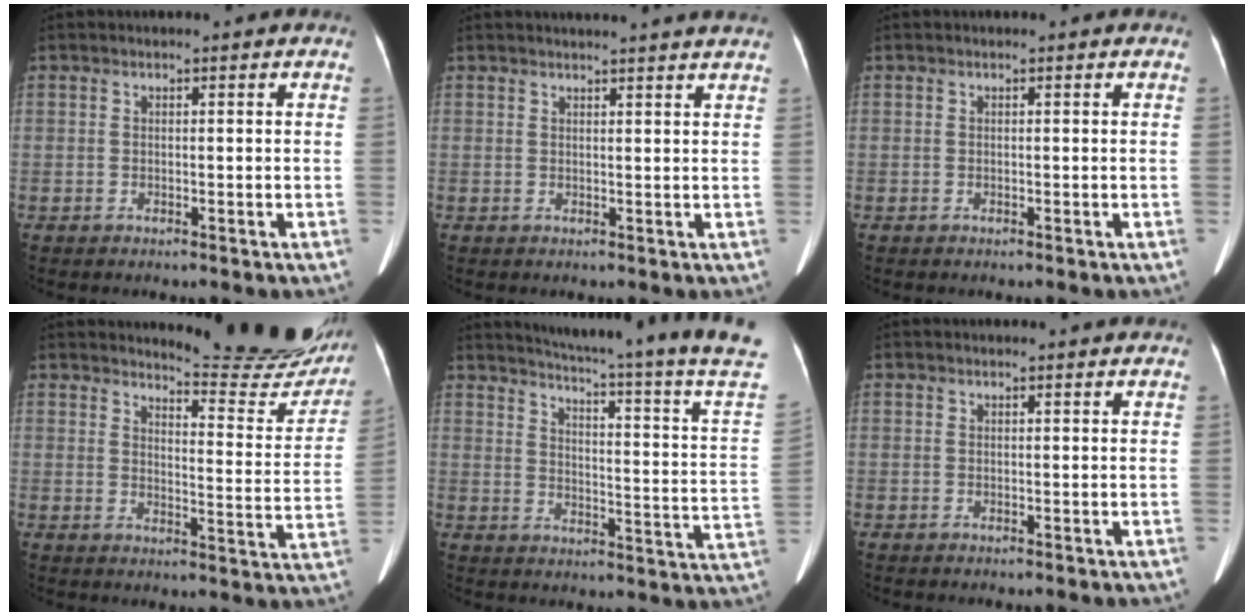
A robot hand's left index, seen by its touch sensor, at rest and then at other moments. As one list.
[{"total": 9.9, "force": [9.2, -0.5, 3.4], "torque": [-0.045, -0.015, 0.091]}, {"total": 0.0}, {"total": 15.0, "force": [14.3, 1.7, 4.1], "torque": [-0.040, -0.103, 0.152]}, {"total": 23.4, "force": [20.1, -3.2, 11.5], "torque": [-0.182, -0.112, 0.246]}, {"total": 1.9, "force": [1.8, 0.2, 0.6], "torque": [-0.007, -0.004, 0.015]}]